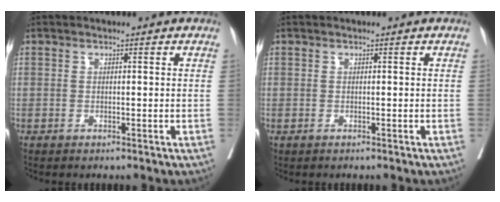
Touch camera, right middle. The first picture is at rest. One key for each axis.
{"total": 0.0}